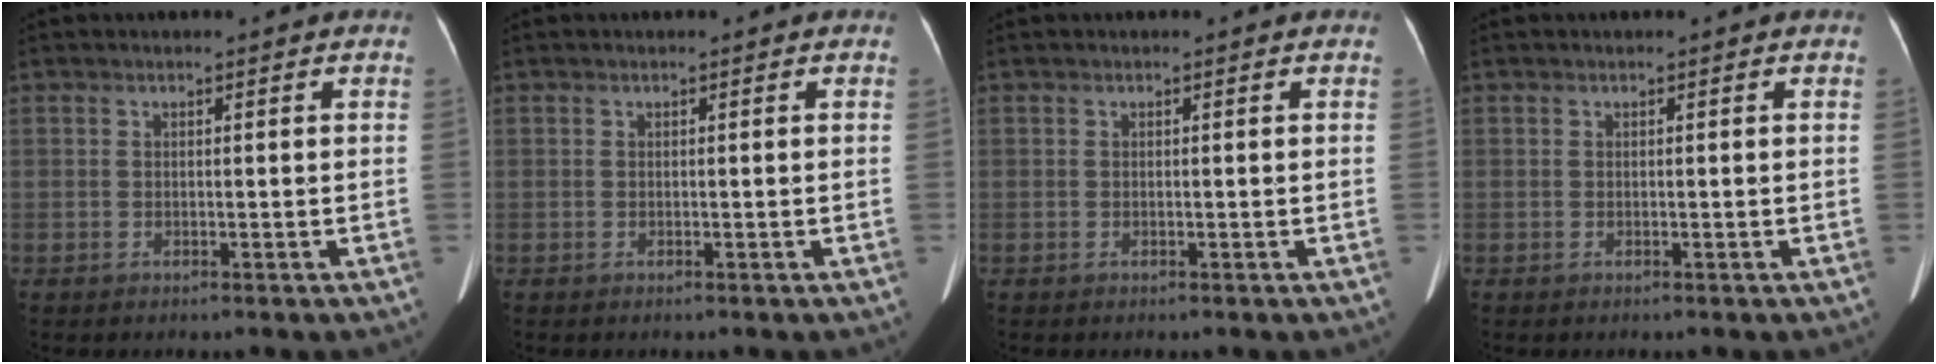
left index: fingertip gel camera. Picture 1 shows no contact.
{"total": 0.0}
{"total": 0.0}
{"total": 0.0}